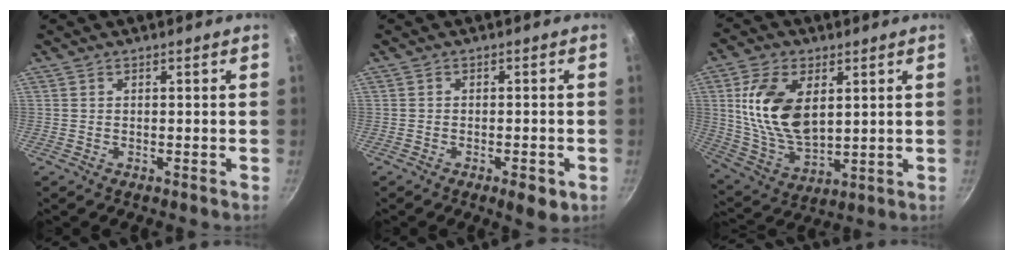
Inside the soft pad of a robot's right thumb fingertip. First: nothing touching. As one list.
[{"total": 4.3, "force": [-2.0, 1.7, 3.4], "torque": [-0.046, 0.011, -0.023]}, {"total": 15.6, "force": [3.7, 9.1, 12.1], "torque": [-0.215, -0.022, 0.083]}]